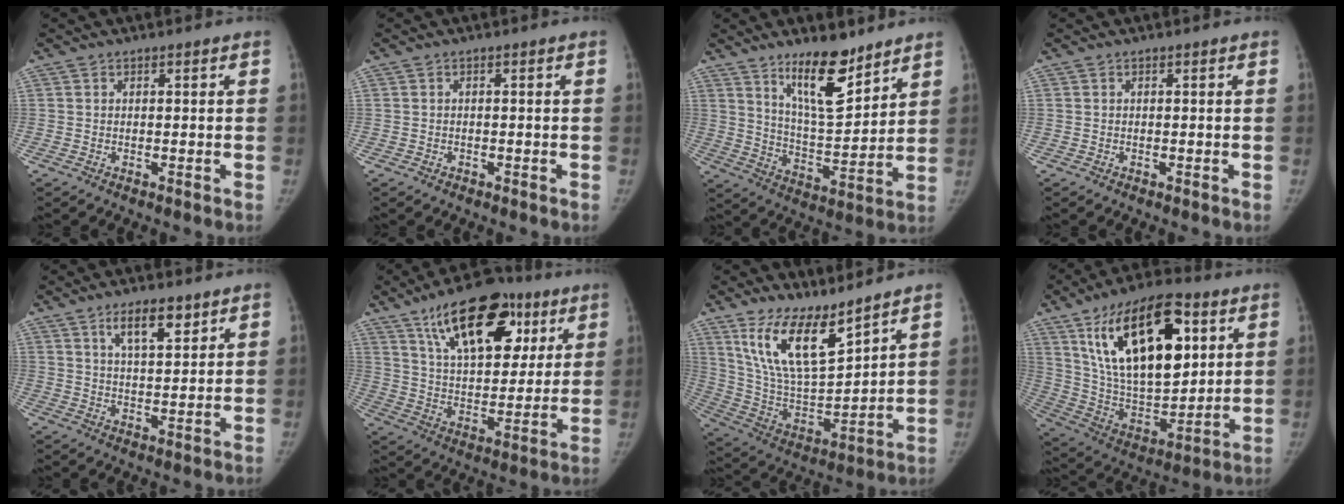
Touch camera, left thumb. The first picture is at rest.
{"total": 0.6, "force": [-0.4, 0.5, 0.0], "torque": [-0.001, 0.003, -0.006]}
{"total": 13.1, "force": [9.3, 4.2, 8.3], "torque": [-0.110, -0.079, 0.167]}
{"total": 0.0}
{"total": 7.0, "force": [4.2, 2.5, 5.0], "torque": [-0.068, -0.025, 0.071]}
{"total": 22.5, "force": [11.4, 11.5, 15.6], "torque": [-0.204, -0.022, 0.190]}
{"total": 15.4, "force": [10.6, 5.1, 9.9], "torque": [-0.159, -0.066, 0.221]}
{"total": 26.6, "force": [10.6, 13.1, 20.6], "torque": [-0.319, -0.028, 0.187]}